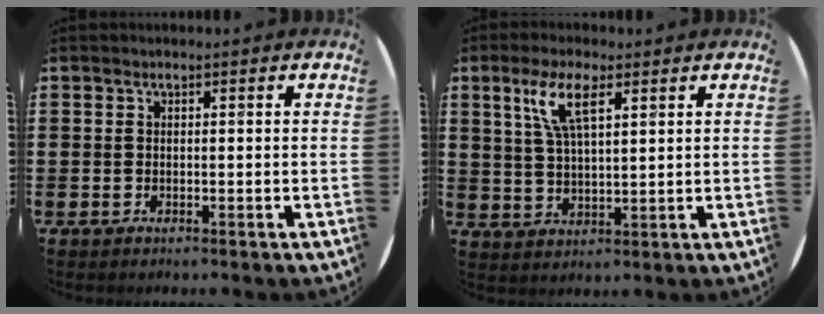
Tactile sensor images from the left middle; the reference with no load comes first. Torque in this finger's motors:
{"motor_torque": [1.63, -0.51, 0.31, 0.21]}